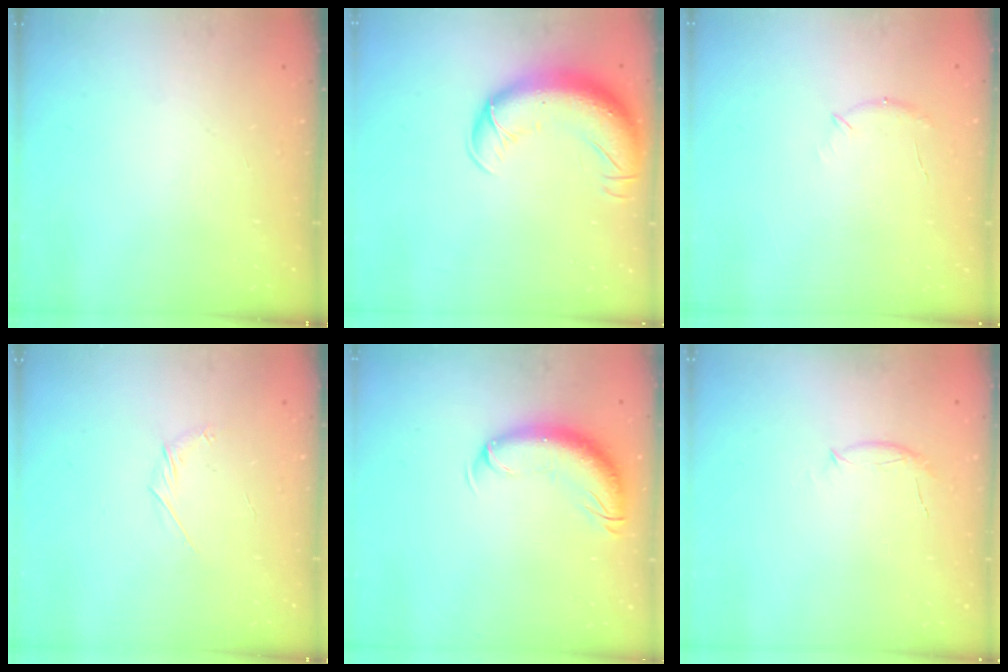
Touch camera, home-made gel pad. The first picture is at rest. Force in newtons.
{"total": 15.0, "press": 14.6, "slide": 3.6}
{"total": 6.9, "press": 6.7, "slide": 1.8}
{"total": 4.3, "press": 4.1, "slide": 1.1}
{"total": 12.1, "press": 11.8, "slide": 2.7}
{"total": 5.6, "press": 5.5, "slide": 0.9}